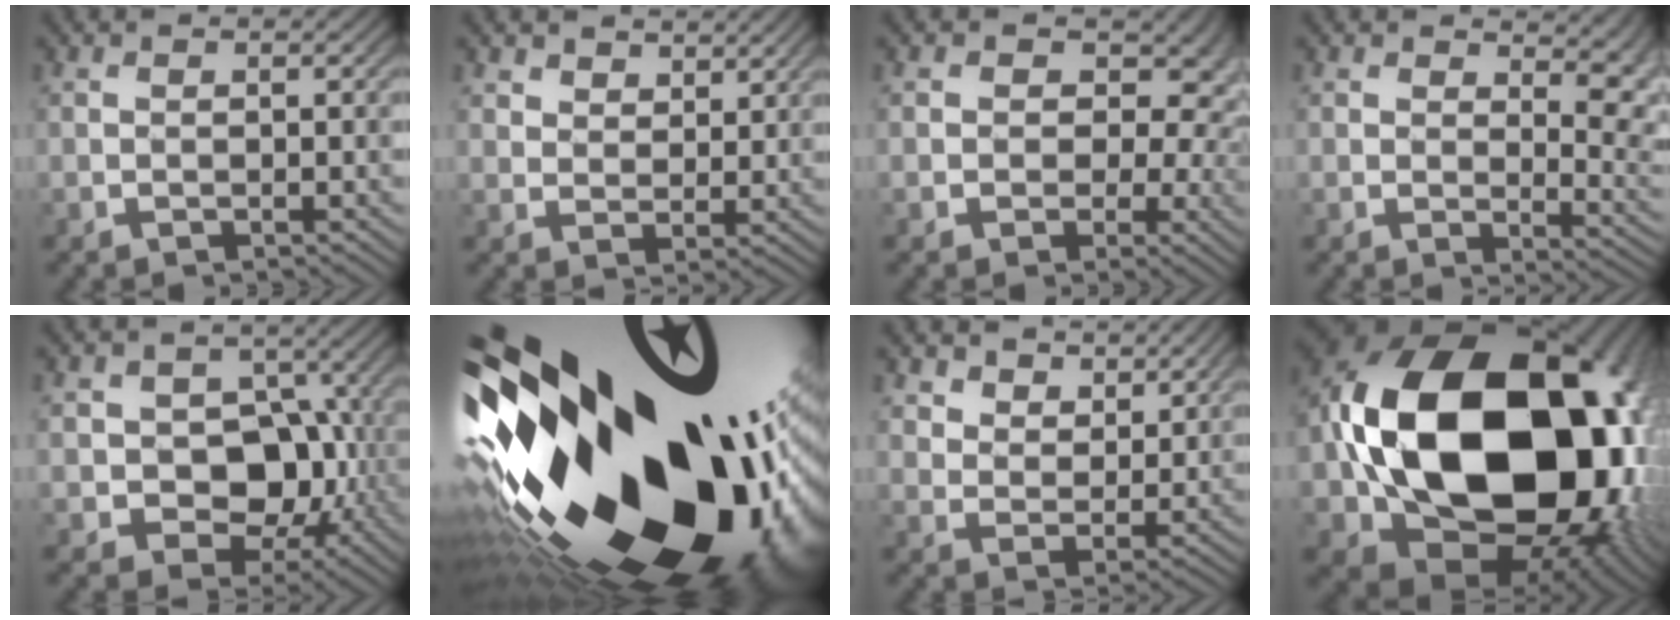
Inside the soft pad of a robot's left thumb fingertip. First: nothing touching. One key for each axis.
{"total": 4.8, "fx": 3.3, "fy": 2.9, "fz": 1.8, "tx": -0.053, "ty": -0.014, "tz": 0.059}
{"total": 11.1, "fx": 1.1, "fy": 8.2, "fz": 7.4, "tx": -0.104, "ty": 0.006, "tz": 0.019}
{"total": 9.3, "fx": 5.0, "fy": 4.6, "fz": 6.3, "tx": -0.100, "ty": 0.001, "tz": 0.085}
{"total": 9.7, "fx": -2.0, "fy": 7.3, "fz": 6.2, "tx": -0.090, "ty": -0.007, "tz": -0.050}
{"total": 21.9, "fx": -3.9, "fy": 11.7, "fz": 18.1, "tx": -0.276, "ty": -0.051, "tz": -0.091}
{"total": 7.0, "fx": 4.7, "fy": 4.4, "fz": 2.6, "tx": -0.071, "ty": -0.010, "tz": 0.084}
{"total": 22.4, "fx": 0.5, "fy": 16.9, "fz": 14.7, "tx": -0.349, "ty": -0.050, "tz": 0.039}